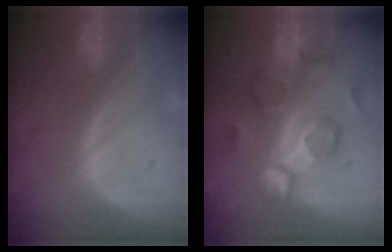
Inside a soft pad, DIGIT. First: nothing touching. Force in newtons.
{"total": 10.6, "press": 9.2, "slide": 5.2}